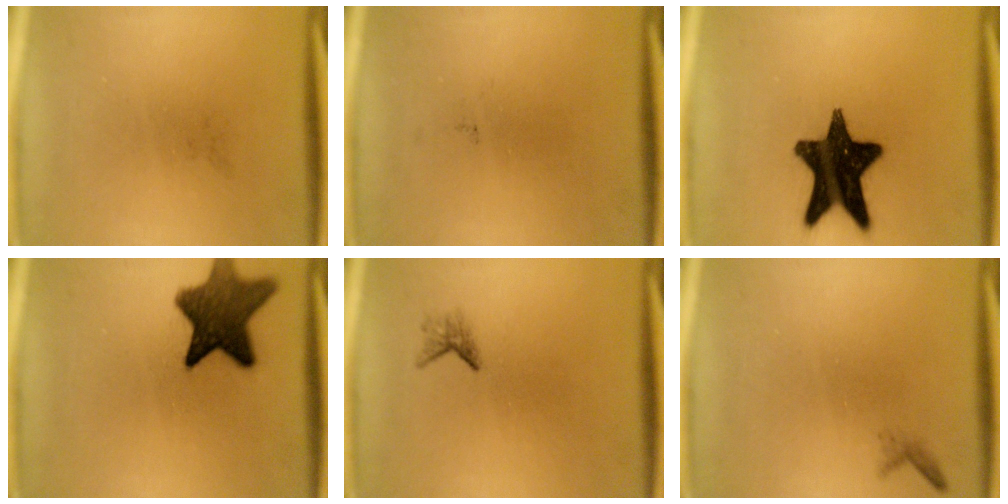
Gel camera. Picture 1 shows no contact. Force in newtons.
{"total": 0.0}
{"total": 17.4}
{"total": 10.7}
{"total": 1.2}
{"total": 0.6}